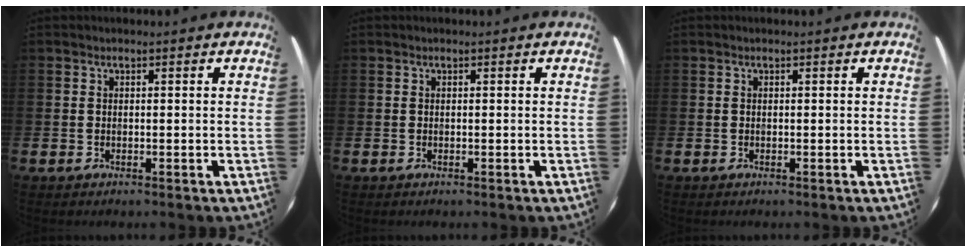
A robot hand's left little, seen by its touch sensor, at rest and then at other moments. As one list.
[{"total": 0.0}, {"total": 0.0}]